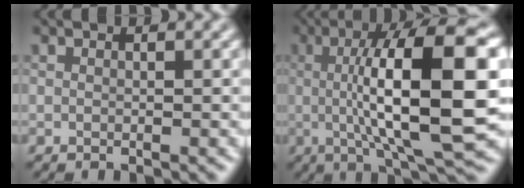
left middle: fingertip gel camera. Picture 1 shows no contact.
{"total": 13.7, "force": [0.6, 3.1, 13.3], "torque": [-0.191, 0.012, 0.007]}